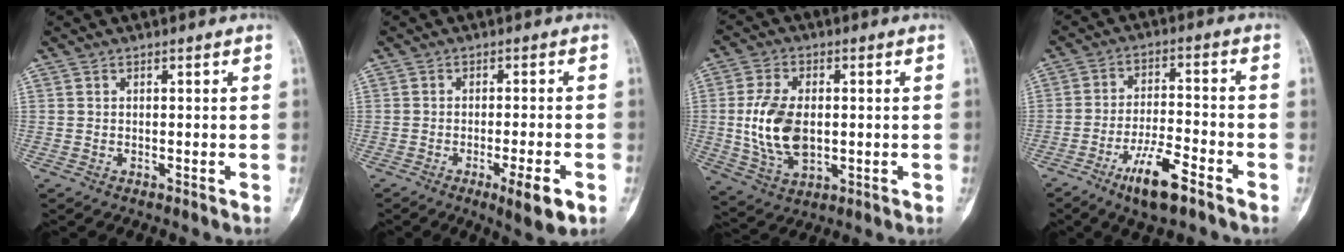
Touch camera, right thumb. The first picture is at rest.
{"total": 6.9, "force": [-3.1, 1.1, 6.0], "torque": [-0.093, 0.000, -0.042]}
{"total": 12.0, "force": [-0.1, 7.2, 9.6], "torque": [-0.185, -0.005, 0.006]}
{"total": 10.1, "force": [-6.2, 2.6, 7.6], "torque": [-0.139, 0.029, -0.106]}